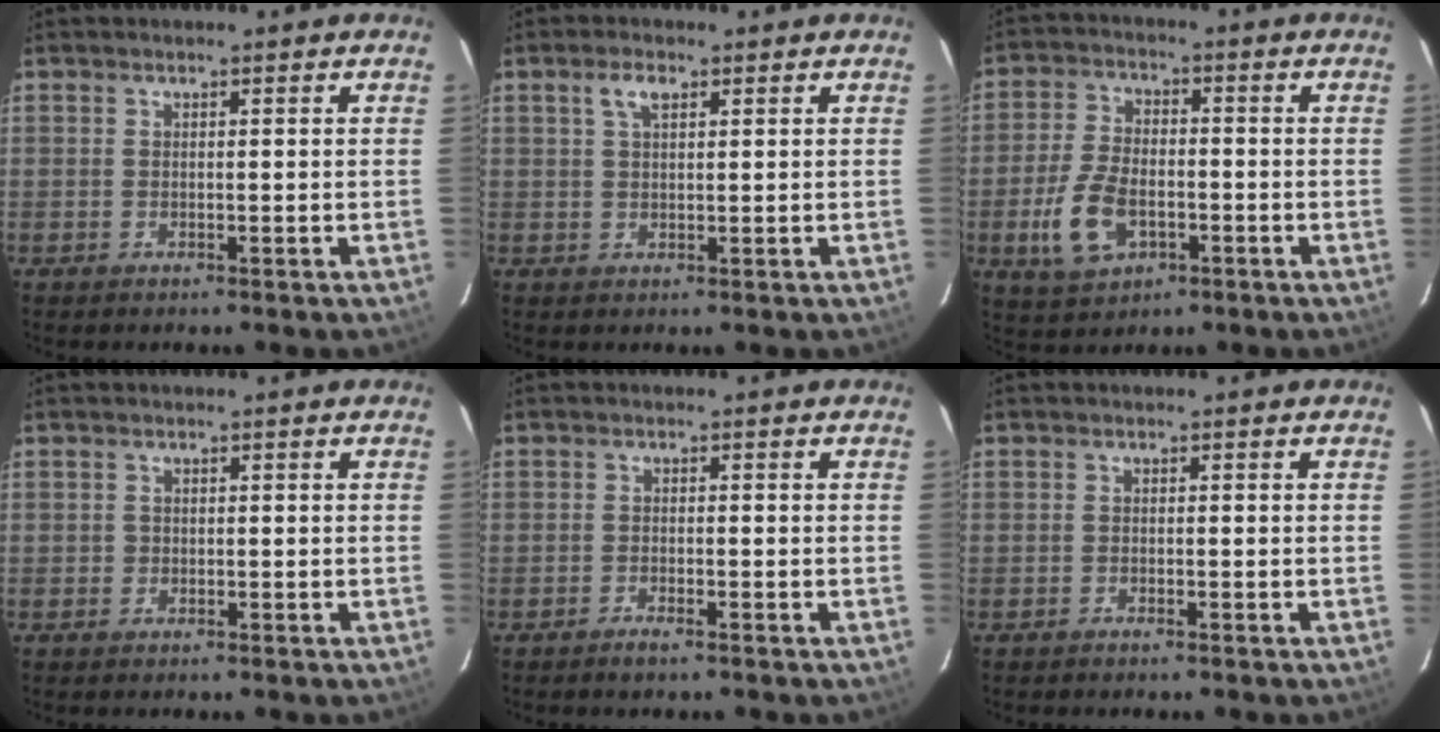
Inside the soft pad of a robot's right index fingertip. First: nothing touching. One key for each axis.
{"total": 2.8, "fx": 1.4, "fy": 1.3, "fz": 2.0, "tx": -0.038, "ty": 0.007, "tz": 0.026}
{"total": 10.4, "fx": -3.6, "fy": 6.1, "fz": 7.6, "tx": -0.172, "ty": 0.001, "tz": -0.060}
{"total": 0.7, "fx": -0.2, "fy": 0.7, "fz": -0.1, "tx": 0.004, "ty": 0.000, "tz": -0.002}
{"total": 1.7, "fx": -1.4, "fy": 0.3, "fz": 0.9, "tx": -0.024, "ty": -0.001, "tz": -0.029}
{"total": 0.5, "fx": -0.5, "fy": 0.1, "fz": 0.1, "tx": -0.002, "ty": 0.000, "tz": -0.011}